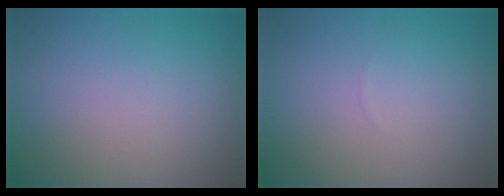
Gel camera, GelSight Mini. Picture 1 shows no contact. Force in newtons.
{"total": 0.0}